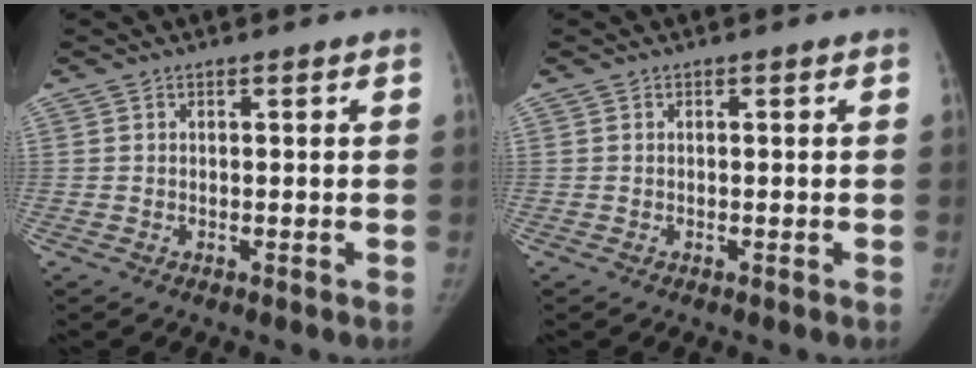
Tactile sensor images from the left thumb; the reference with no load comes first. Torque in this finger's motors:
{"motor_torque": [-0.19, 0.20, 0.43, -0.40, 0.00]}